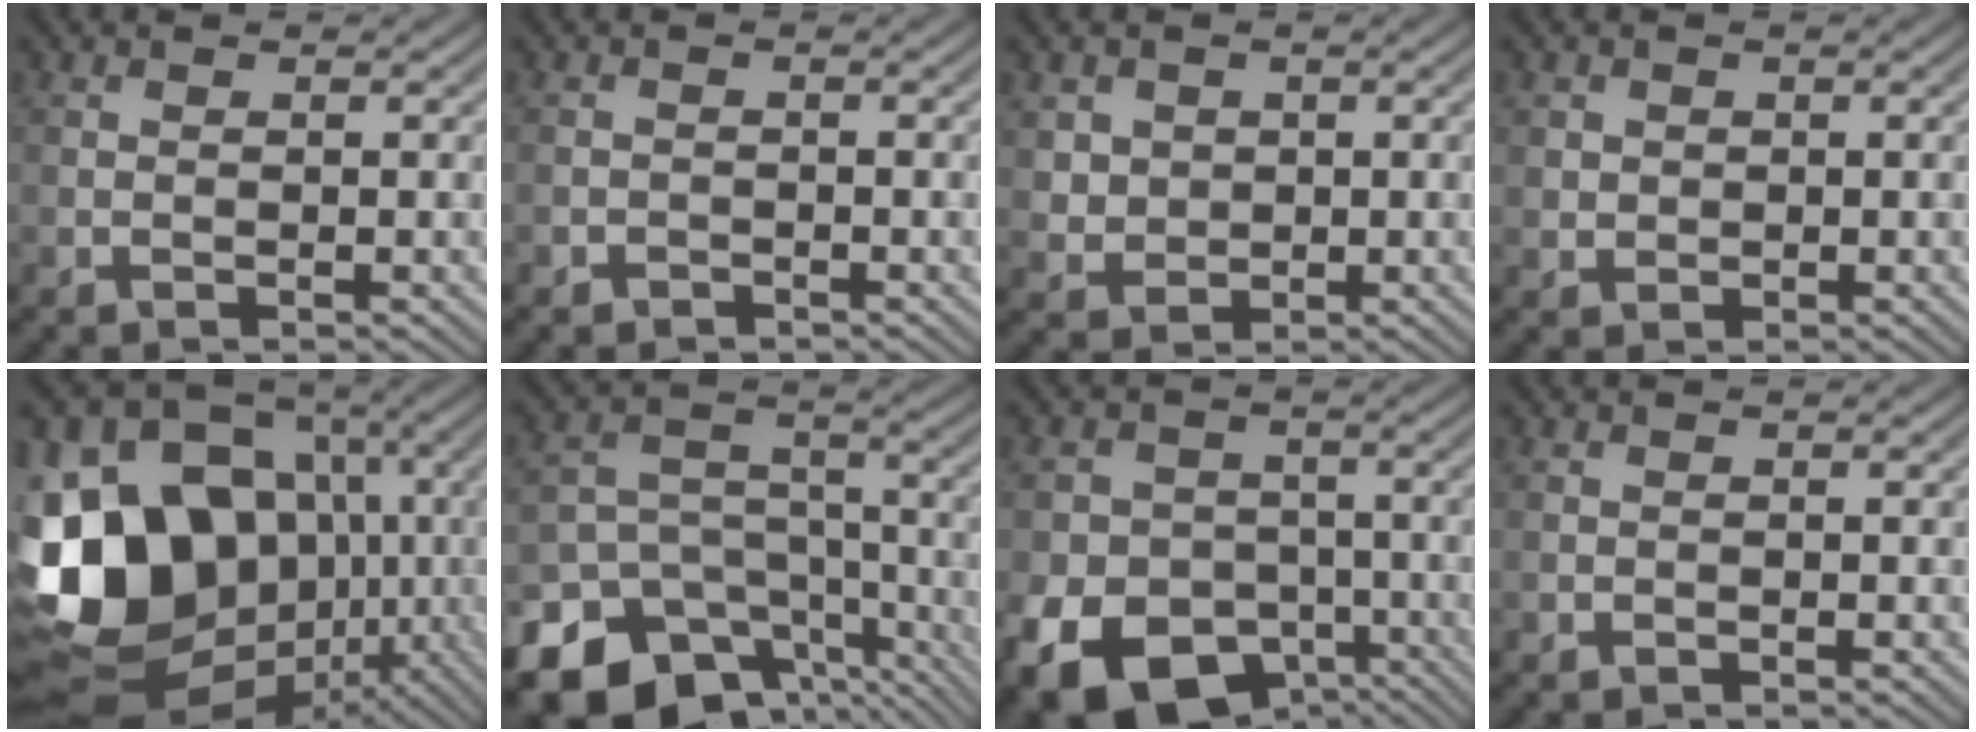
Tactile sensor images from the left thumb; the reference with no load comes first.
{"total": 0.9, "force": [-0.7, 0.5, 0.1], "torque": [0.000, 0.000, -0.016]}
{"total": 3.6, "force": [1.2, 3.2, 1.0], "torque": [-0.041, -0.012, 0.032]}
{"total": 1.9, "force": [0.4, 1.8, 0.5], "torque": [-0.014, -0.006, 0.009]}
{"total": 20.0, "force": [-2.2, 16.0, 11.9], "torque": [-0.272, -0.016, -0.035]}
{"total": 18.7, "force": [-12.4, 12.6, 6.1], "torque": [-0.147, -0.064, -0.161]}
{"total": 15.1, "force": [-7.6, 11.5, 6.1], "torque": [-0.122, -0.055, -0.134]}
{"total": 0.0}